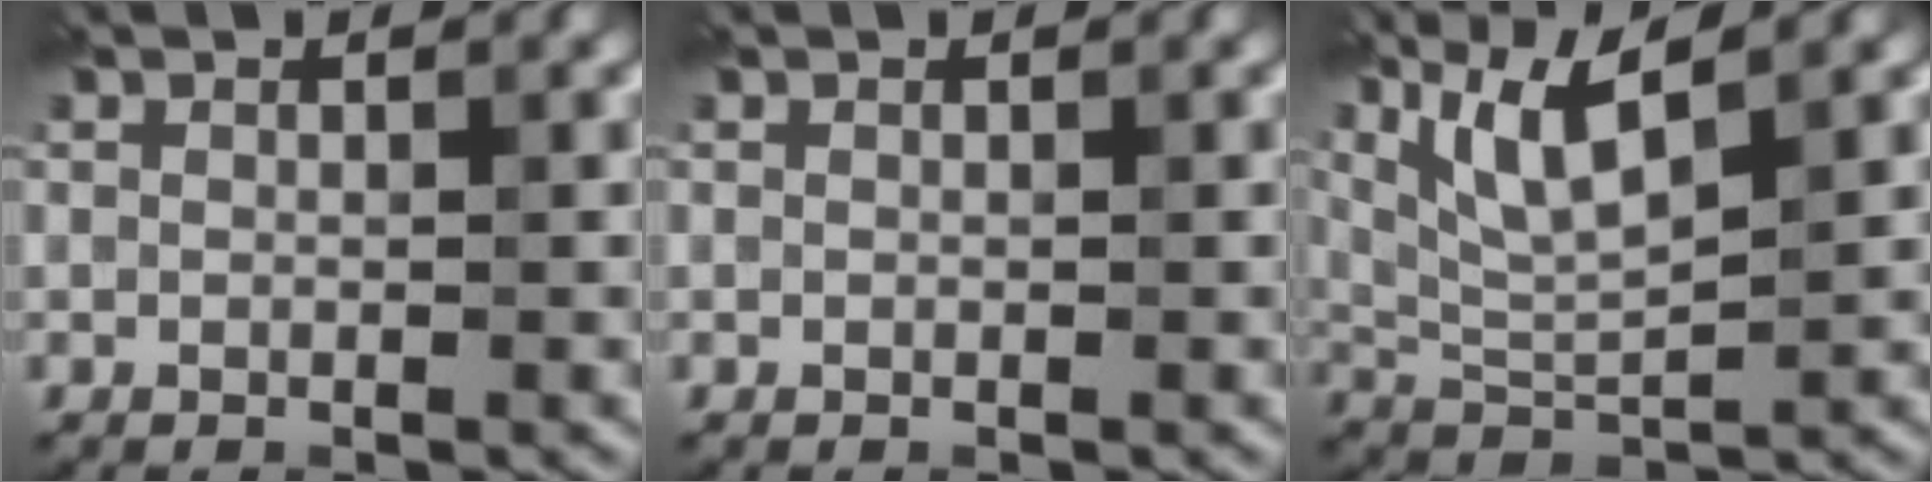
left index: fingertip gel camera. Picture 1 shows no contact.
{"total": 0.0}
{"total": 5.9, "force": [3.4, 1.2, 4.6], "torque": [-0.095, 0.009, 0.073]}